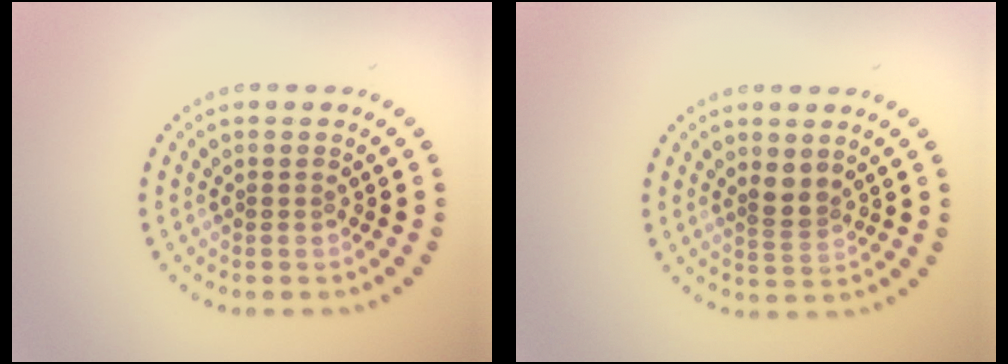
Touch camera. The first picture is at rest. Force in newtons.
{"total": 1.8, "press": 1.3, "slide": 1.2}